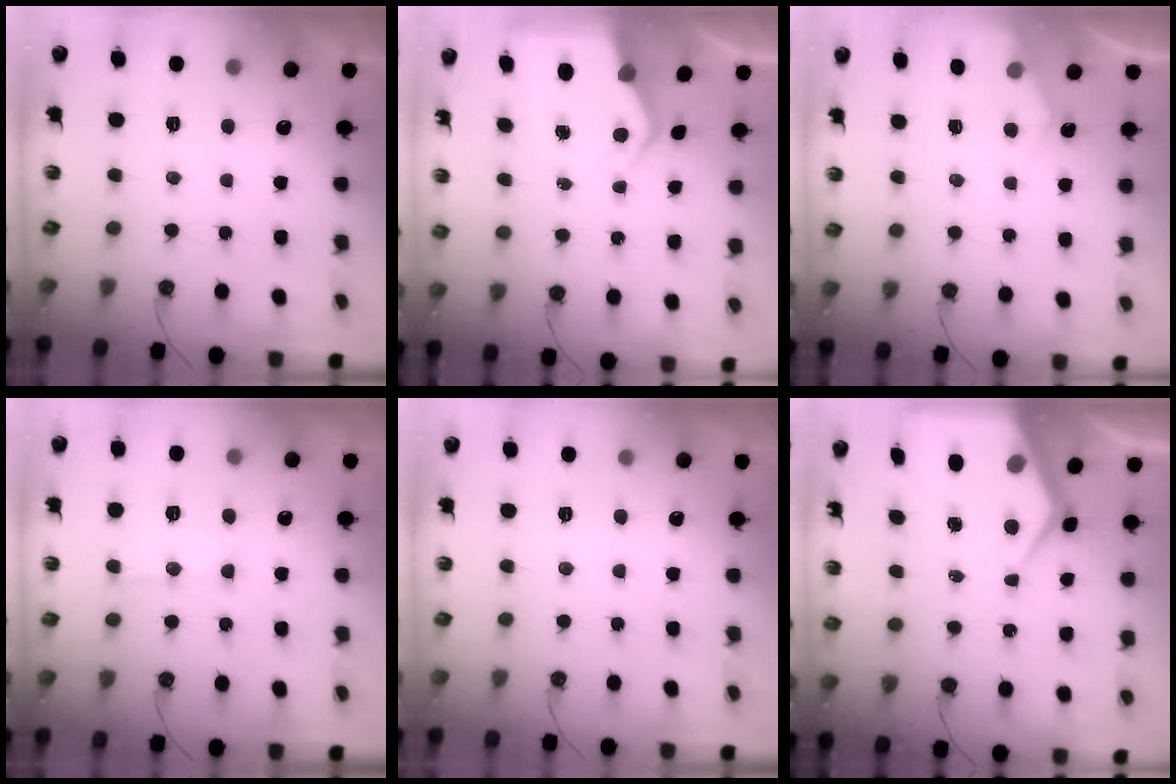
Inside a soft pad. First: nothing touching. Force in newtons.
{"total": 6.4, "press": 6.4, "slide": 0.6}
{"total": 3.6, "press": 3.6, "slide": 0.2}
{"total": 12.2, "press": 12.1, "slide": 1.1}
{"total": 4.1, "press": 4.0, "slide": 0.5}
{"total": 10.6, "press": 10.6, "slide": 0.9}